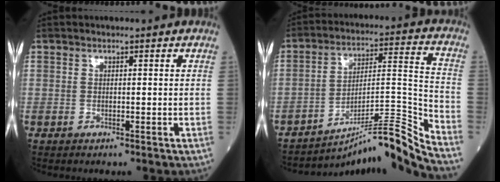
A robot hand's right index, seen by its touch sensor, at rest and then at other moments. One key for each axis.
{"total": 15.3, "fx": -13.9, "fy": -3.4, "fz": 5.3, "tx": -0.062, "ty": 0.036, "tz": -0.222}